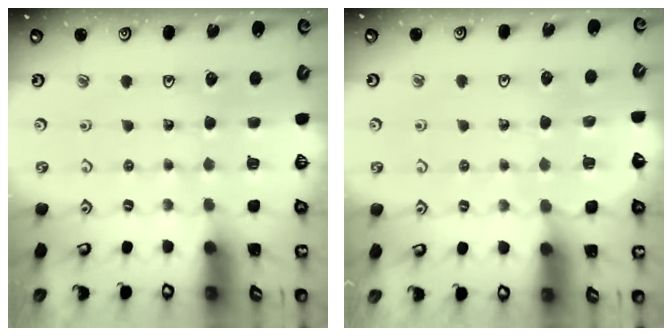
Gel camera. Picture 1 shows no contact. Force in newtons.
{"total": 5.5, "press": 5.1, "slide": 2.0}